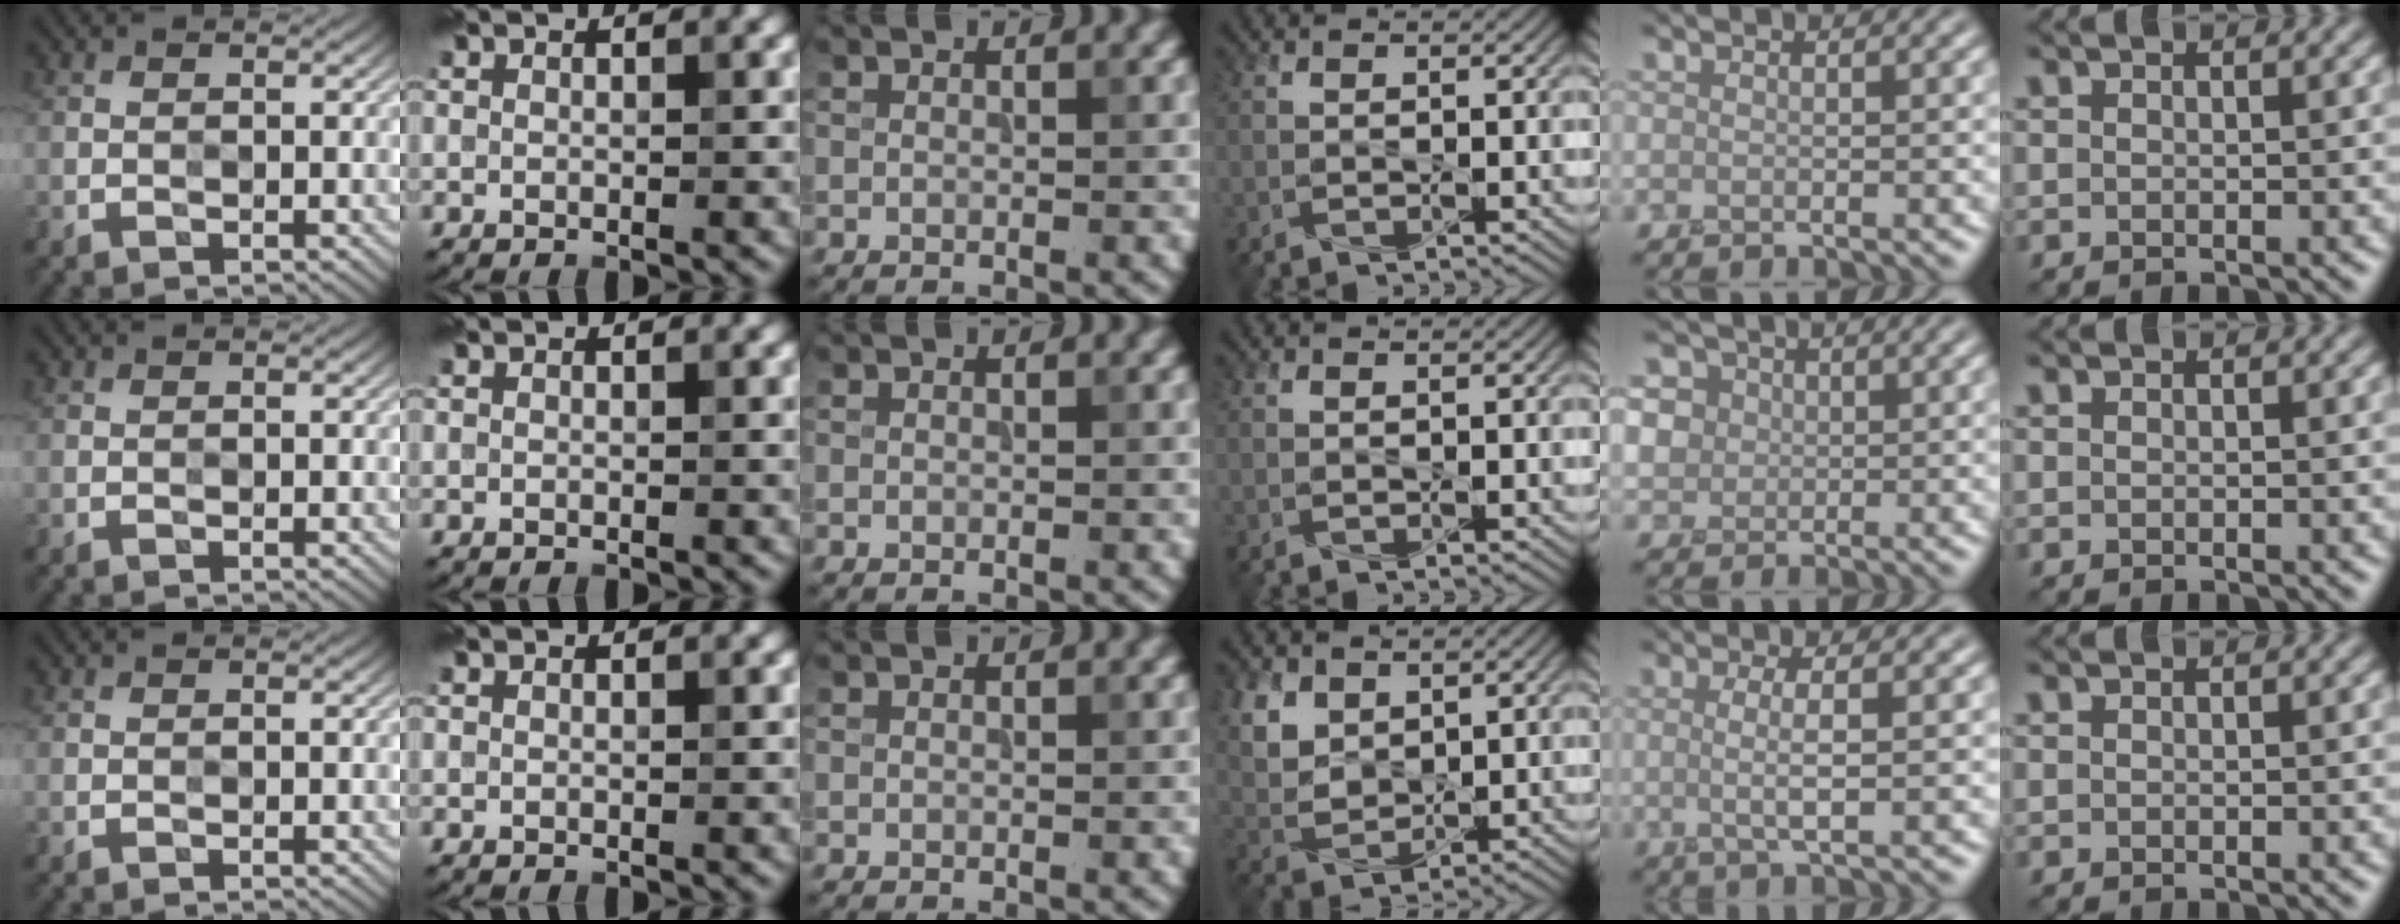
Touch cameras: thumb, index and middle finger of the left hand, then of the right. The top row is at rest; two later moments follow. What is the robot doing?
{"motion": "squeeze", "object": "foam earplug"}